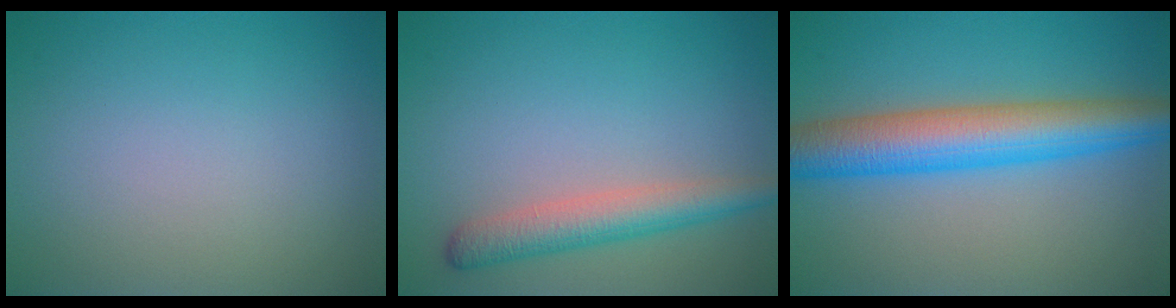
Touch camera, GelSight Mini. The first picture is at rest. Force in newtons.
{"total": 3.8, "press": 3.8, "slide": 0.2}
{"total": 7.7, "press": 7.7, "slide": 0.1}